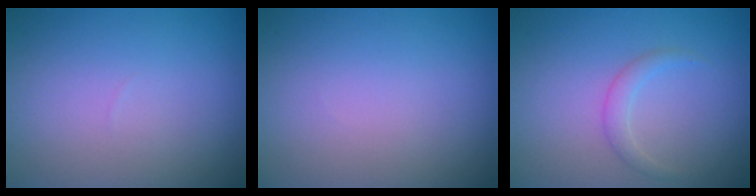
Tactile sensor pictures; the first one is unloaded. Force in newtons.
{"total": 0.0}
{"total": 1.2, "press": 1.2, "slide": 0.1}